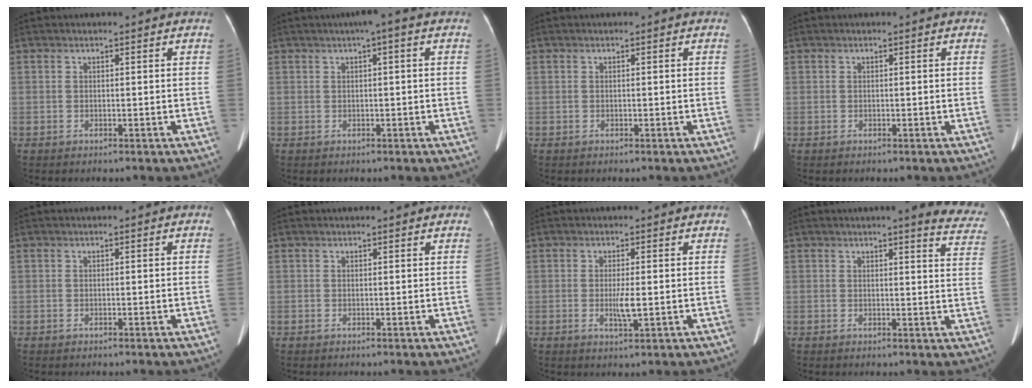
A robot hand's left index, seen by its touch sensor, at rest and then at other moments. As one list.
[{"total": 2.3, "force": [0.9, 0.0, 2.1], "torque": [-0.034, 0.010, 0.009]}, {"total": 0.0}, {"total": 0.0}, {"total": 0.0}, {"total": 1.4, "force": [1.4, 0.2, 0.3], "torque": [-0.013, 0.009, 0.015]}, {"total": 2.7, "force": [-0.2, 0.3, 2.7], "torque": [-0.054, -0.005, -0.003]}, {"total": 10.1, "force": [9.1, 1.4, 4.2], "torque": [-0.020, -0.031, 0.069]}]